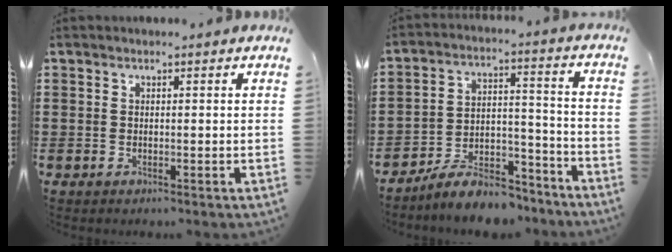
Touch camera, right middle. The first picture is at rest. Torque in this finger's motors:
{"motor_torque": [1.53, -0.61, 0.49, 0.13]}